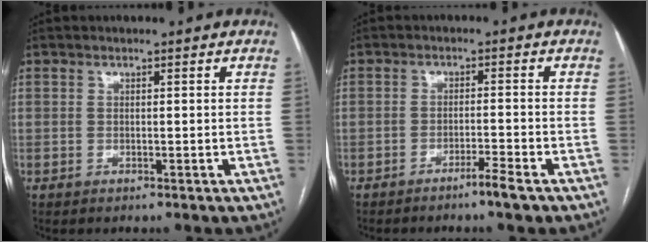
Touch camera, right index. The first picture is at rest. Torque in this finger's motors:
{"motor_torque": [0.52, -0.55, 0.02, 0.01]}